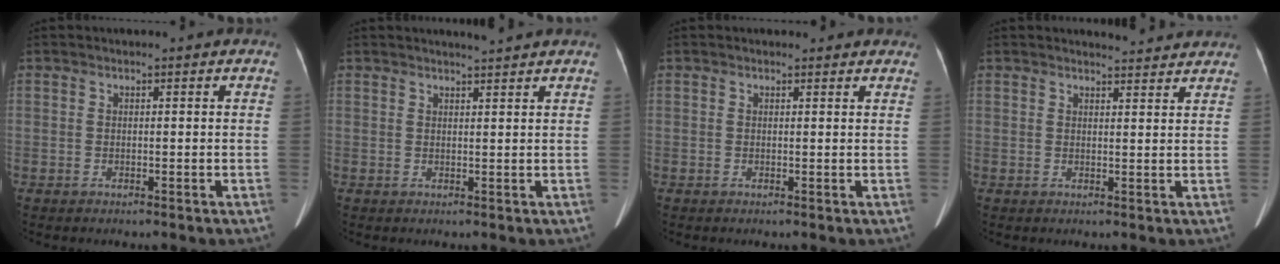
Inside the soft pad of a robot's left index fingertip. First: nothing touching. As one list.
[{"total": 2.5, "force": [2.3, -0.6, 0.7], "torque": [-0.011, 0.000, 0.034]}, {"total": 2.8, "force": [2.6, 1.0, 0.5], "torque": [-0.005, 0.006, 0.018]}, {"total": 4.2, "force": [4.1, 0.3, 0.5], "torque": [-0.015, 0.005, 0.046]}]